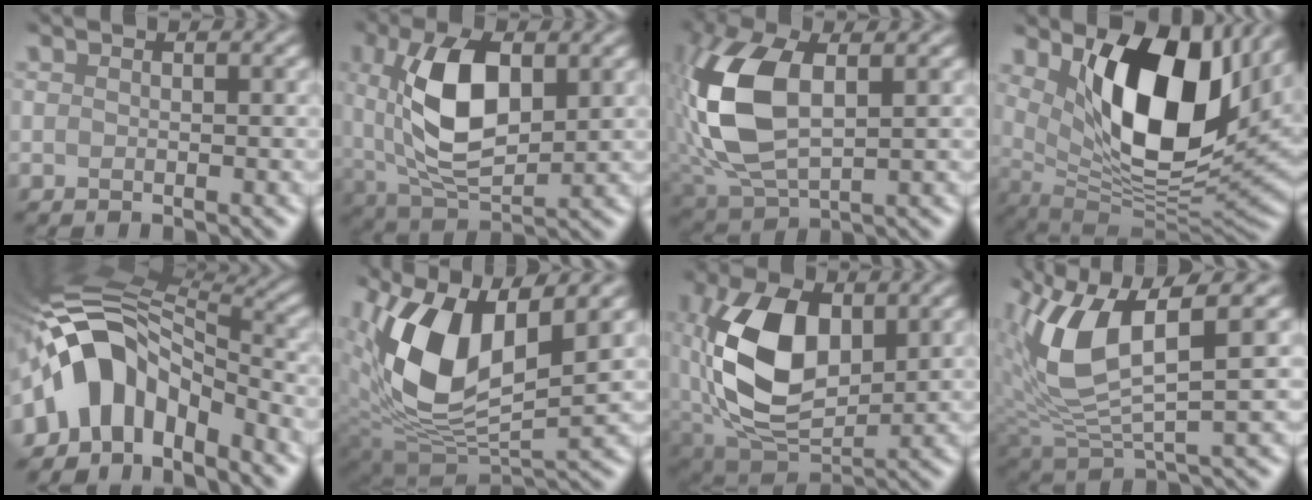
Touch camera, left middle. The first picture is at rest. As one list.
[{"total": 7.2, "force": [1.3, 3.7, 6.1], "torque": [-0.141, 0.006, 0.040]}, {"total": 8.8, "force": [0.7, 5.0, 7.2], "torque": [-0.208, 0.003, 0.030]}, {"total": 11.4, "force": [4.3, 5.0, 9.3], "torque": [-0.152, -0.016, 0.092]}, {"total": 8.7, "force": [-4.7, 4.9, 5.4], "torque": [-0.101, 0.020, -0.077]}, {"total": 9.3, "force": [3.0, 4.4, 7.6], "torque": [-0.185, -0.008, 0.076]}, {"total": 9.7, "force": [0.9, 5.8, 7.7], "torque": [-0.181, 0.005, 0.032]}, {"total": 6.9, "force": [2.1, 2.4, 6.1], "torque": [-0.169, -0.002, 0.059]}]